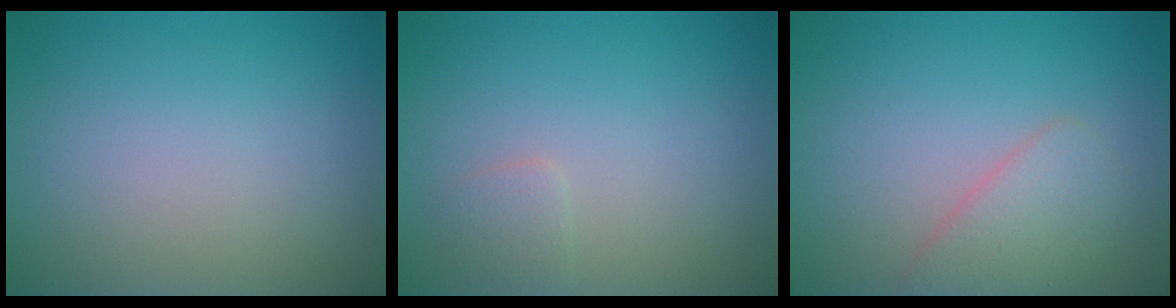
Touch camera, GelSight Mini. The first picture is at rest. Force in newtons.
{"total": 1.0, "press": 1.0, "slide": 0.0}
{"total": 2.6, "press": 2.6, "slide": 0.1}